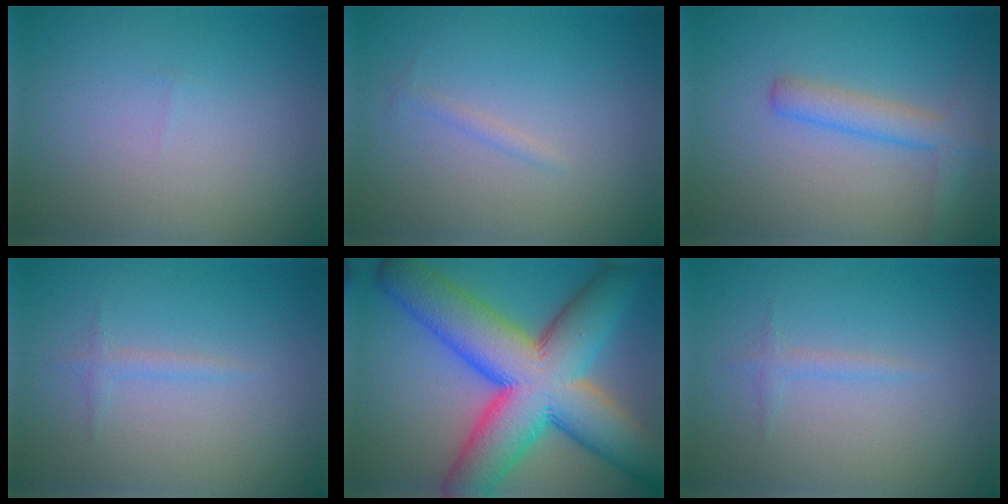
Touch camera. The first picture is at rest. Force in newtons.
{"total": 0.6, "press": 0.6, "slide": 0.0}
{"total": 2.9, "press": 2.9, "slide": 0.2}
{"total": 0.8, "press": 0.8, "slide": 0.0}
{"total": 15.5, "press": 15.5, "slide": 0.6}
{"total": 0.8, "press": 0.8, "slide": 0.0}